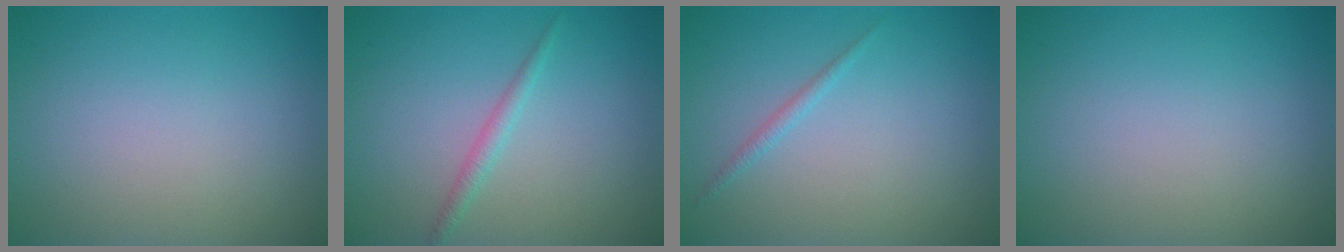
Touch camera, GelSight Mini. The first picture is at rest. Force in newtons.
{"total": 1.3, "press": 1.3, "slide": 0.0}
{"total": 0.8, "press": 0.8, "slide": 0.1}
{"total": 0.0}